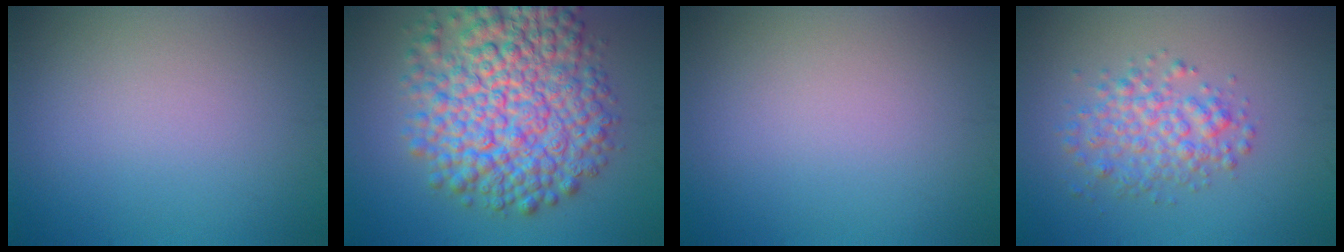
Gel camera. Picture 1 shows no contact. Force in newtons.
{"total": 11.4, "press": 11.4, "slide": 0.3}
{"total": 0.0}
{"total": 3.6, "press": 3.6, "slide": 0.1}